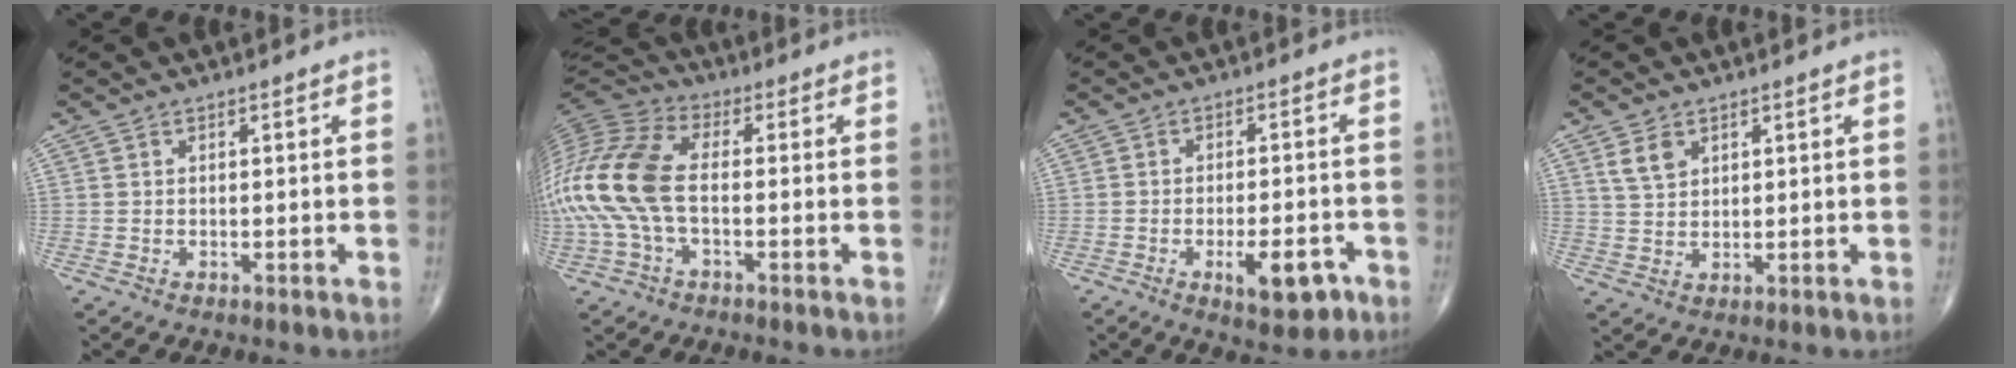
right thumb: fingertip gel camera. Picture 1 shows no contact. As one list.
[{"total": 17.0, "force": [-1.8, 8.9, 14.4], "torque": [-0.337, 0.026, -0.040]}, {"total": 7.9, "force": [-3.7, 3.1, 6.3], "torque": [-0.085, 0.012, -0.048]}, {"total": 4.1, "force": [2.2, 2.6, 2.2], "torque": [-0.030, -0.009, 0.049]}]